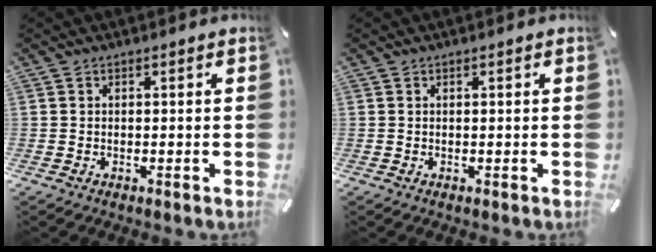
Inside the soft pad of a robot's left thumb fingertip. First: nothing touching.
{"total": 0.0}